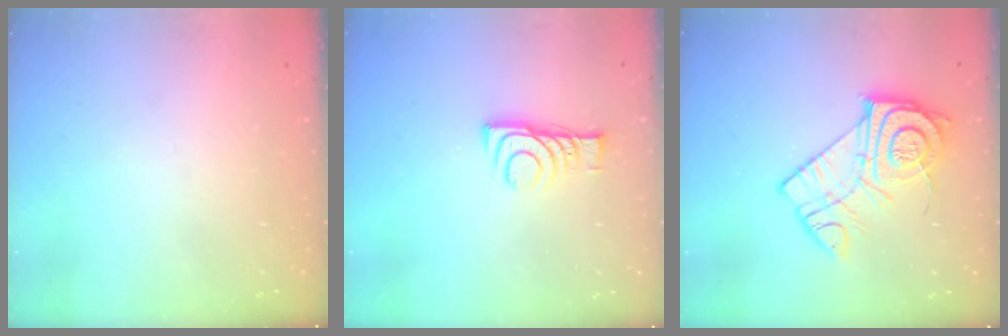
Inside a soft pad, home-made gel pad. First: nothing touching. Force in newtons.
{"total": 7.9, "press": 7.8, "slide": 0.4}
{"total": 14.5, "press": 14.5, "slide": 1.0}